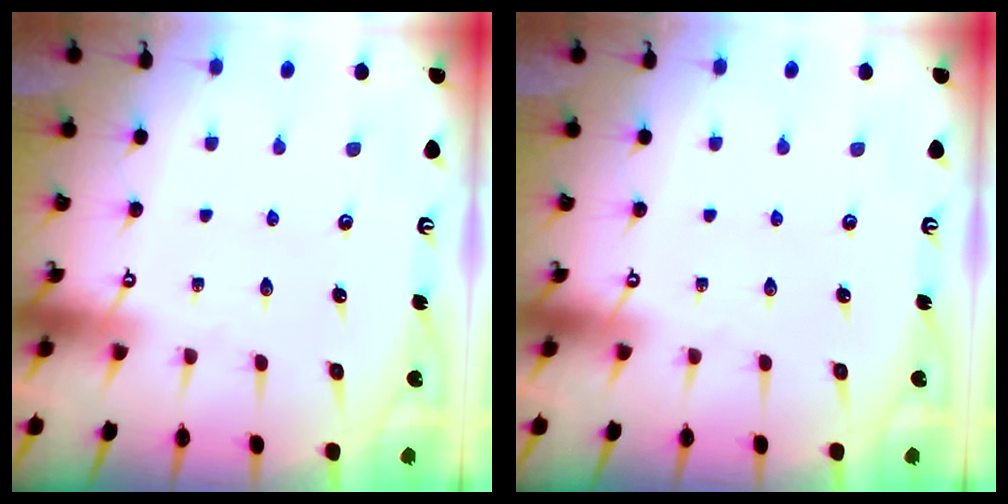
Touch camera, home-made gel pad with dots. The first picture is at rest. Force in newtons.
{"total": 0.0}